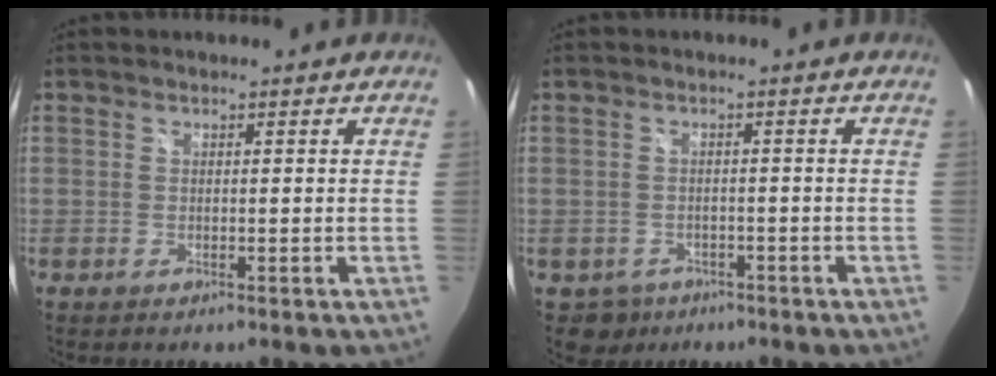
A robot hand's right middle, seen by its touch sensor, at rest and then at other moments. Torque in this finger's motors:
{"motor_torque": [-0.01, -0.24, -0.02, -0.01]}